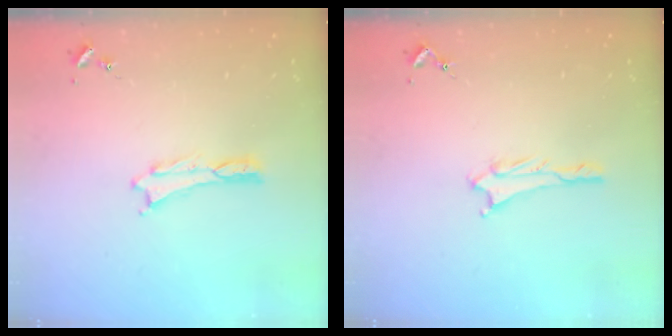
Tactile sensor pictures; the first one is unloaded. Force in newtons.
{"total": 0.8, "press": 0.8, "slide": 0.1}